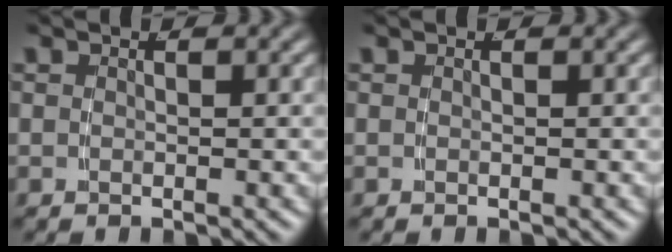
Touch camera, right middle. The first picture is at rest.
{"total": 0.0}